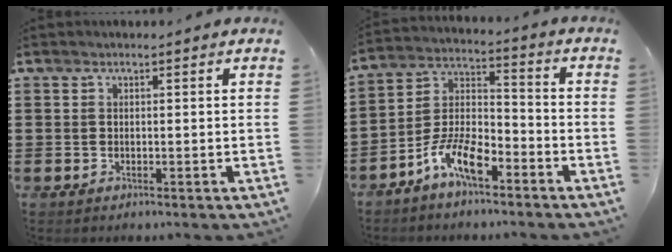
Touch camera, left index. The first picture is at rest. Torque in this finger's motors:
{"motor_torque": [0.78, 0.78, 0.41, 0.11]}